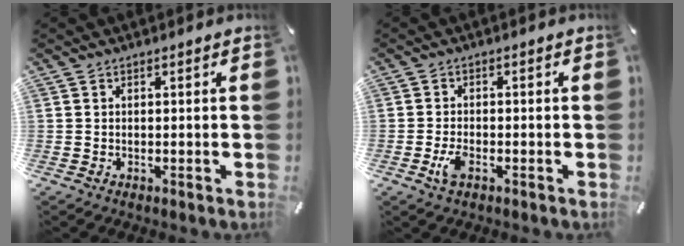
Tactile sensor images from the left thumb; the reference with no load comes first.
{"total": 3.6, "force": [-1.5, 1.8, 2.7], "torque": [-0.064, -0.001, -0.031]}